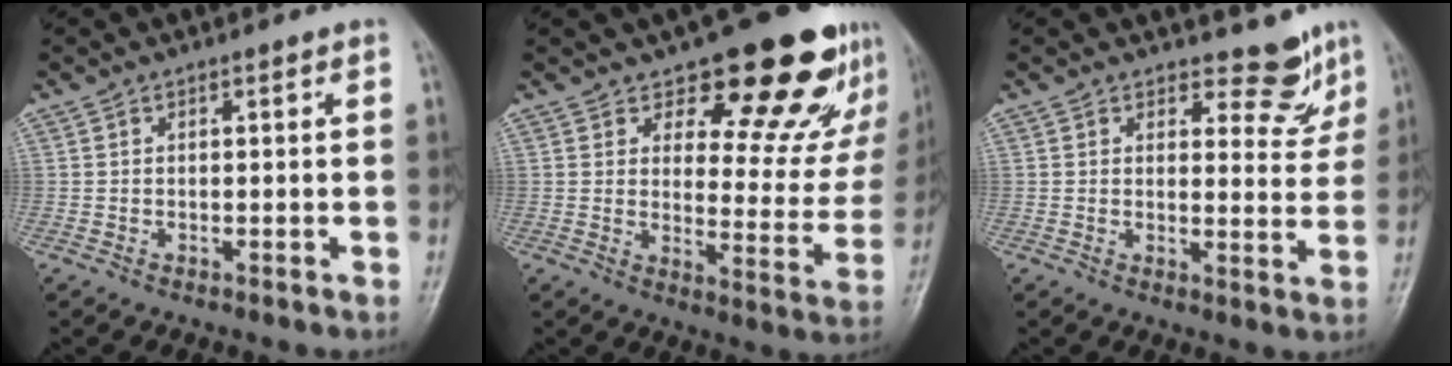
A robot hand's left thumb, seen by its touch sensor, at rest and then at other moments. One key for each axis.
{"total": 18.2, "fx": 13.2, "fy": 7.5, "fz": 10.1, "tx": -0.071, "ty": -0.102, "tz": 0.166}
{"total": 5.8, "fx": 5.0, "fy": 2.8, "fz": 1.1, "tx": 0.014, "ty": -0.045, "tz": 0.059}